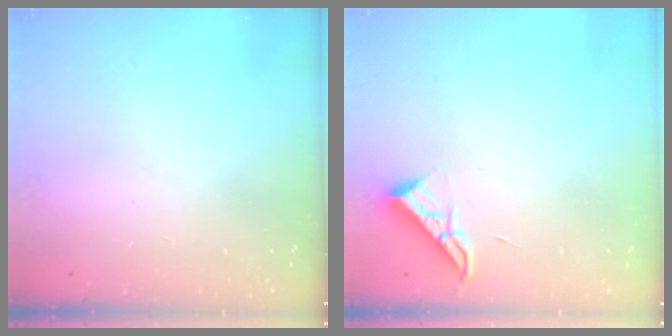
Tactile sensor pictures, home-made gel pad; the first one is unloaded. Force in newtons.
{"total": 6.8, "press": 6.8, "slide": 0.5}